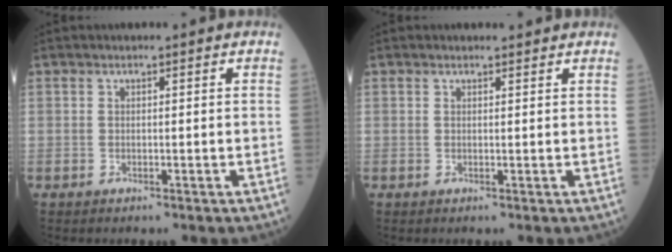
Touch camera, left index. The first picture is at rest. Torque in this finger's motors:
{"motor_torque": [0.50, -0.85, 0.02, 0.03]}